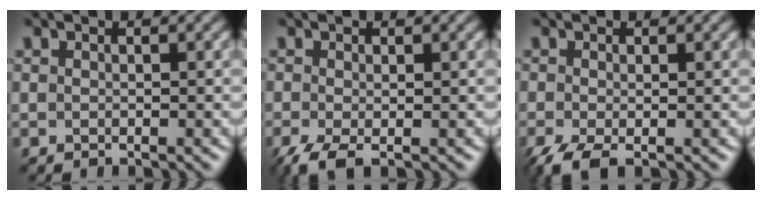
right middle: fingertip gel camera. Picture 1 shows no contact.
{"total": 2.6, "force": [-1.4, 0.7, 2.1], "torque": [-0.050, -0.008, -0.034]}
{"total": 2.9, "force": [-1.7, 0.8, 2.2], "torque": [-0.050, -0.010, -0.039]}